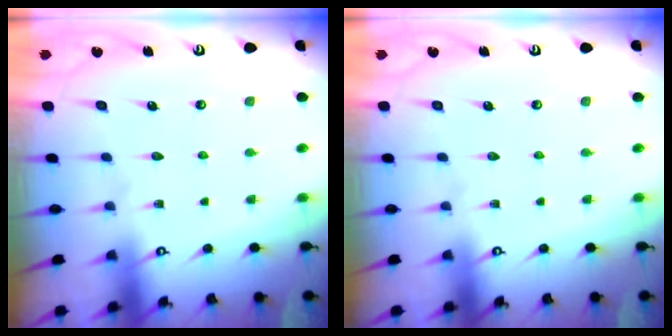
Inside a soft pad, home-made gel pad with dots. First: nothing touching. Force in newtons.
{"total": 0.0}